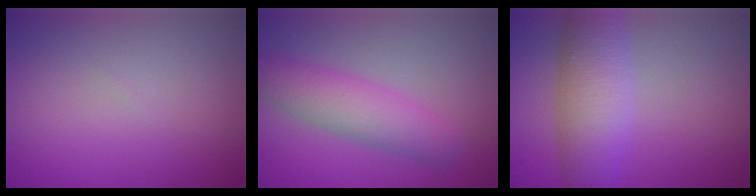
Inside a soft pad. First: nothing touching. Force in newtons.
{"total": 4.3, "press": 4.3, "slide": 0.1}
{"total": 5.8, "press": 5.8, "slide": 0.1}